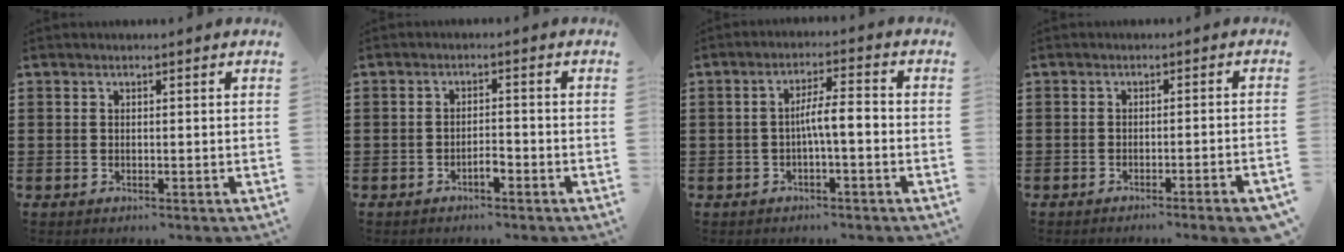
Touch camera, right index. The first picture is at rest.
{"total": 2.2, "force": [-1.4, 0.6, 1.6], "torque": [-0.030, 0.002, -0.027]}
{"total": 4.4, "force": [-0.9, 0.7, 4.2], "torque": [-0.076, 0.006, -0.020]}
{"total": 2.4, "force": [-1.9, -0.3, 1.5], "torque": [-0.024, -0.002, -0.036]}